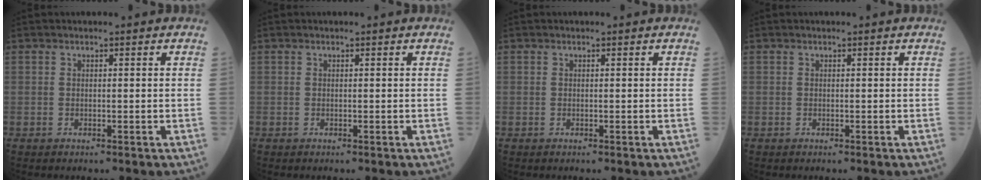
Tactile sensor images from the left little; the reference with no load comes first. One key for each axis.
{"total": 0.0}
{"total": 0.0}
{"total": 0.0}